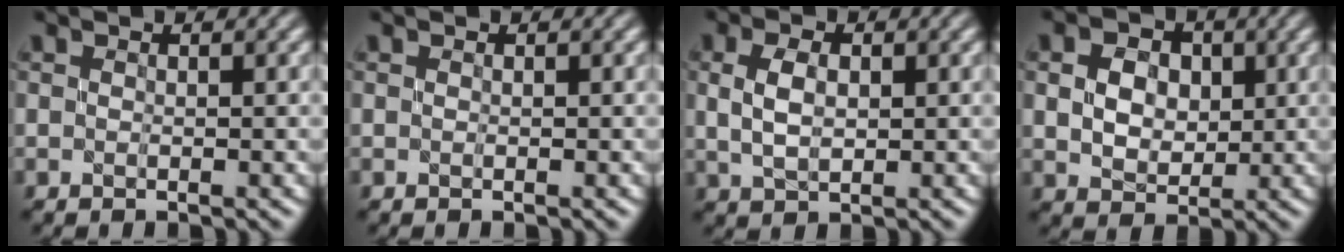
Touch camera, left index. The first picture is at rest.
{"total": 0.0}
{"total": 3.1, "force": [0.5, 2.0, 2.4], "torque": [-0.059, 0.002, 0.014]}
{"total": 4.1, "force": [0.7, 3.2, 2.5], "torque": [-0.051, 0.002, 0.005]}